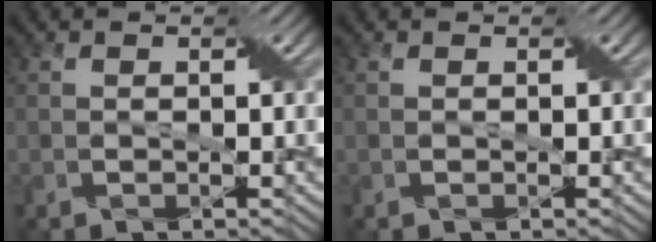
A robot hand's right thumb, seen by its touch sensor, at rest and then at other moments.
{"total": 0.0}